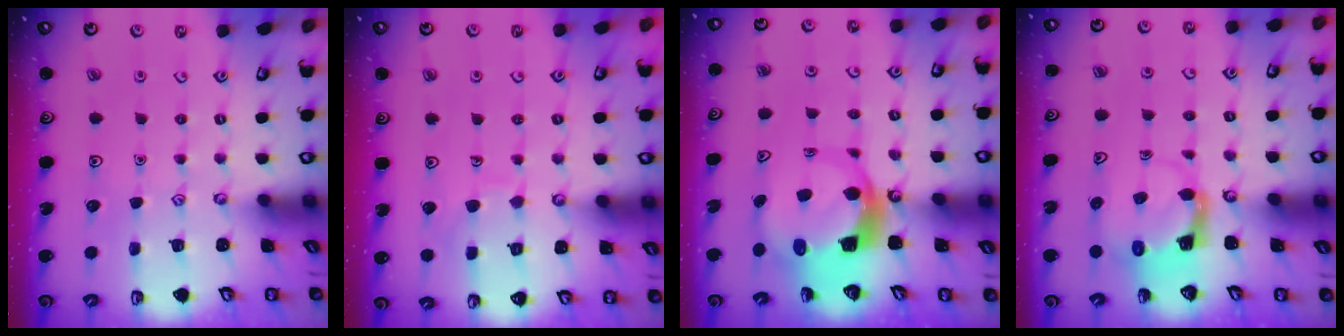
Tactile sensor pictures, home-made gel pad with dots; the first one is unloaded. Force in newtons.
{"total": 5.6, "press": 5.6, "slide": 0.6}
{"total": 7.3, "press": 7.2, "slide": 1.2}
{"total": 3.9, "press": 3.8, "slide": 0.7}